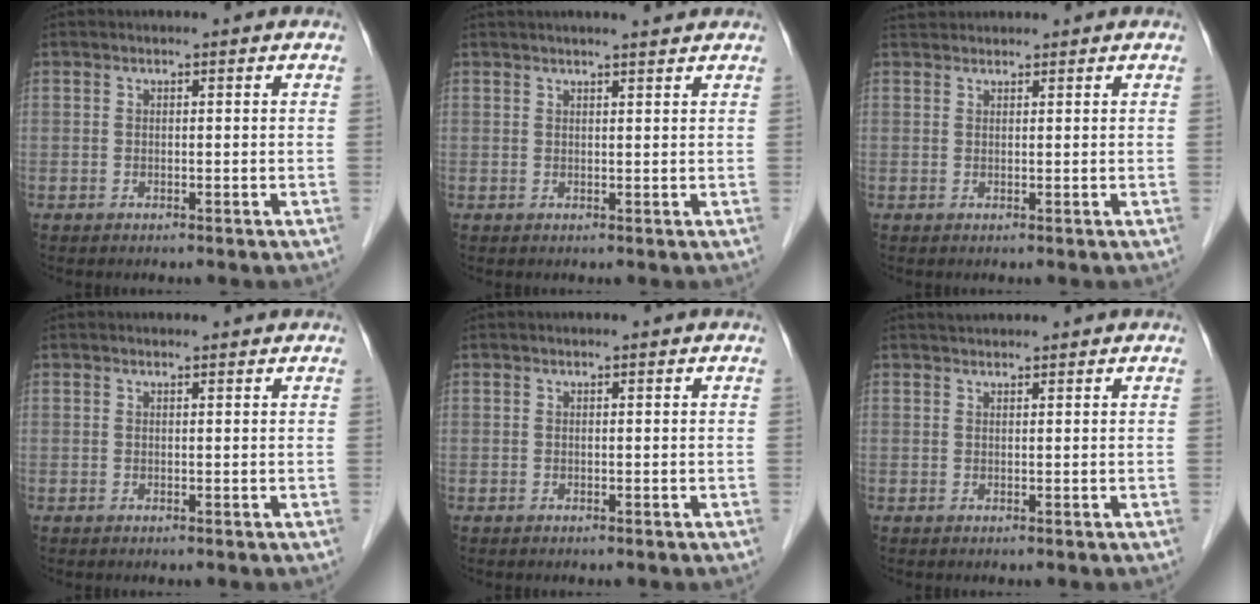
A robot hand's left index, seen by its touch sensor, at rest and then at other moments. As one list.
[{"total": 4.8, "force": [4.3, 0.0, 2.1], "torque": [-0.030, 0.018, 0.055]}, {"total": 2.1, "force": [2.0, 0.4, 0.1], "torque": [-0.008, 0.022, 0.039]}, {"total": 1.6, "force": [1.6, 0.1, 0.2], "torque": [-0.011, 0.006, 0.020]}, {"total": 0.0}, {"total": 2.3, "force": [2.2, 0.1, 0.5], "torque": [-0.008, 0.026, 0.039]}]